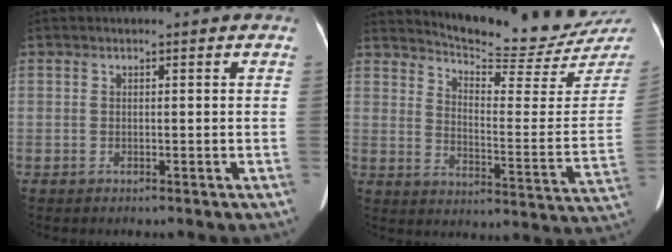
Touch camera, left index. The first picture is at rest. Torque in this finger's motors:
{"motor_torque": [0.43, -0.84, 0.09, 0.02]}